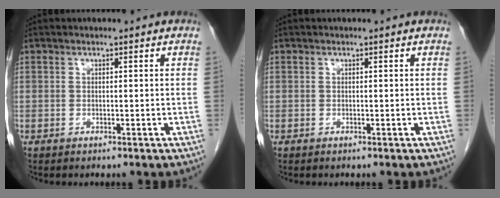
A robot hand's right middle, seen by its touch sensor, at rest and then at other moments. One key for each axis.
{"total": 0.0}